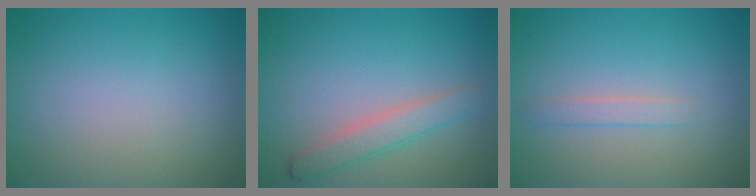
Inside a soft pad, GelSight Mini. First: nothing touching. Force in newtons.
{"total": 2.6, "press": 2.6, "slide": 0.1}
{"total": 1.2, "press": 1.2, "slide": 0.0}